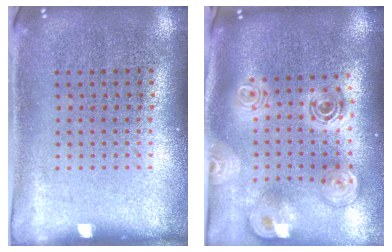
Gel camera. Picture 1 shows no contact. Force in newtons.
{"total": 2.7, "press": 1.9, "slide": 1.9}